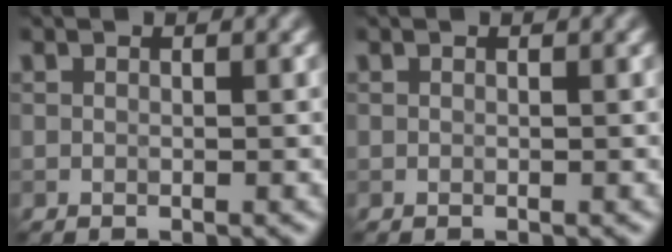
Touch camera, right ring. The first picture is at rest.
{"total": 0.0}